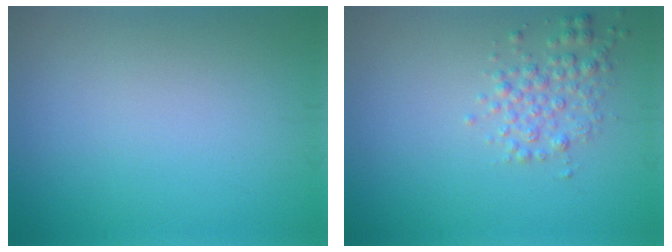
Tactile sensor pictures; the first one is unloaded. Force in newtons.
{"total": 2.4, "press": 2.4, "slide": 0.0}